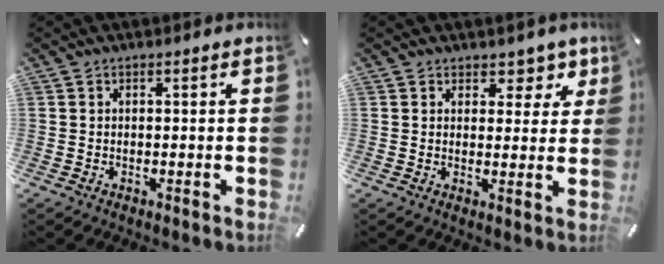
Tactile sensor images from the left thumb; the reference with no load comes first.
{"total": 5.6, "force": [3.8, 3.7, 1.7], "torque": [0.007, -0.033, 0.060]}